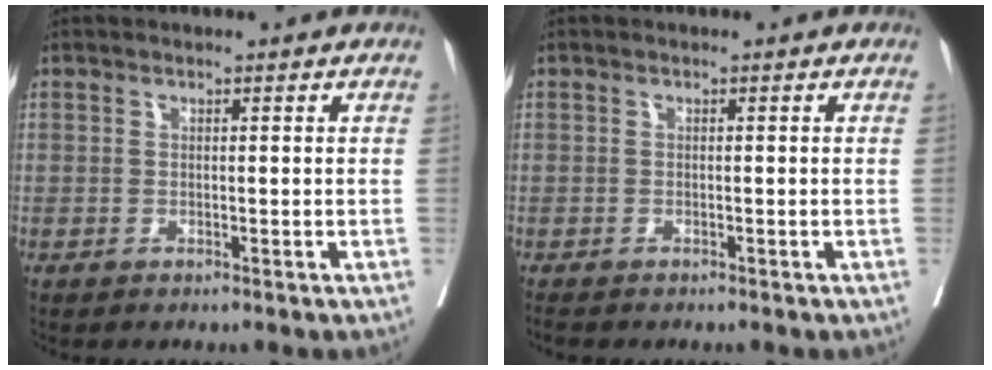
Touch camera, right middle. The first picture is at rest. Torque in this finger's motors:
{"motor_torque": [0.25, -0.29, 0.02, 0.01]}